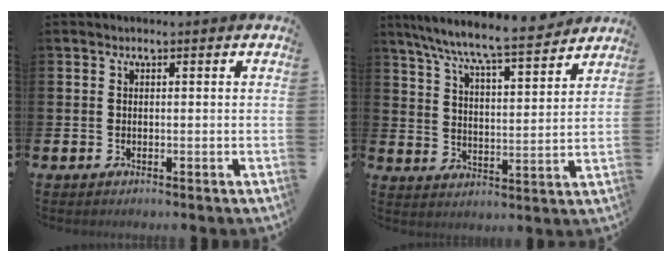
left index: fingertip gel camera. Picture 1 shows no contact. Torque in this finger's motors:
{"motor_torque": [1.06, -1.08, 0.54, 0.21]}